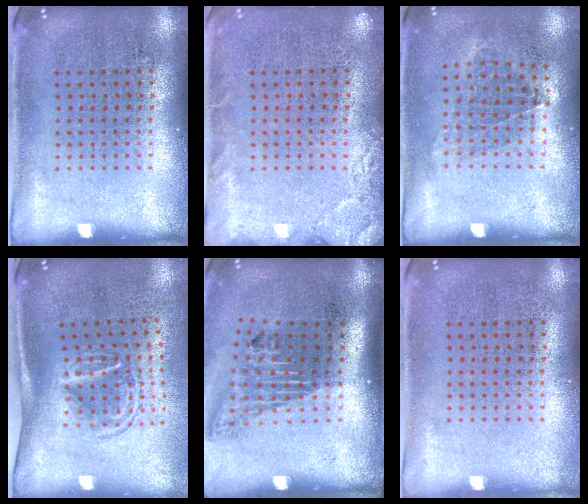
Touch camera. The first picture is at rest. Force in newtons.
{"total": 2.2, "press": 2.2, "slide": 0.3}
{"total": 1.0, "press": 0.8, "slide": 0.6}
{"total": 1.7, "press": 1.1, "slide": 1.3}
{"total": 1.6, "press": 1.1, "slide": 1.1}
{"total": 0.0}